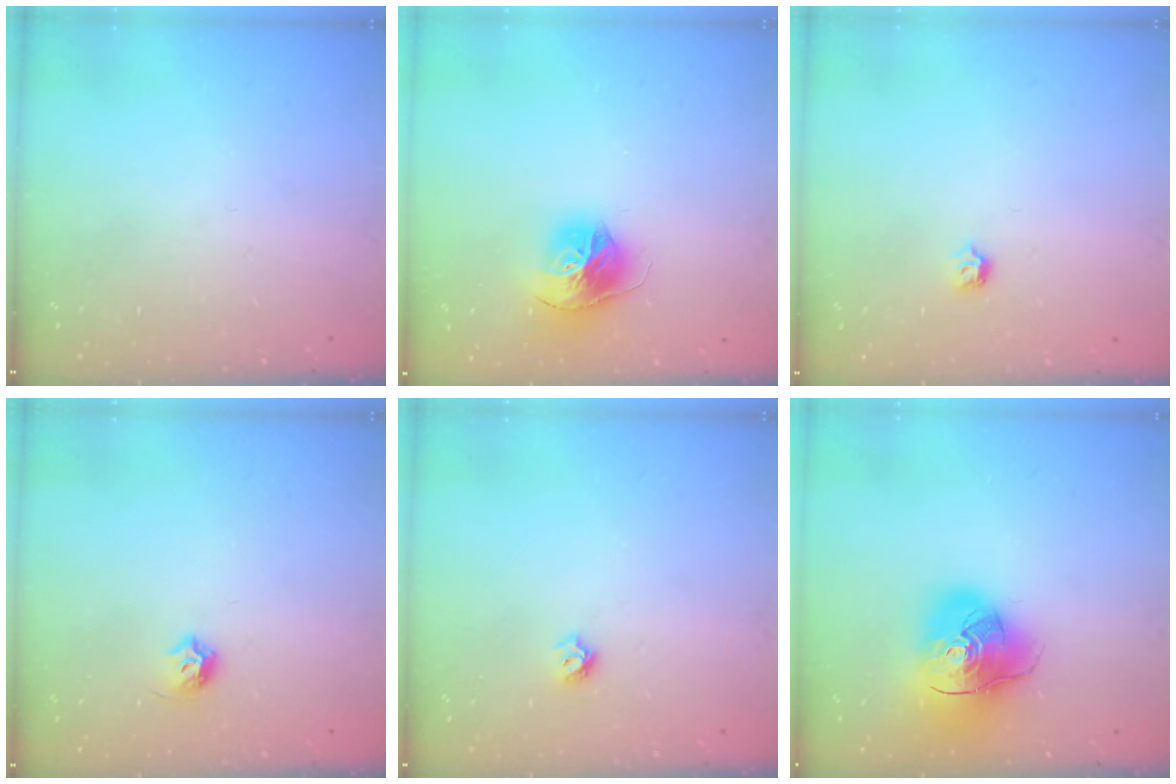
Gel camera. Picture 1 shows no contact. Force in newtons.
{"total": 14.8, "press": 14.7, "slide": 1.6}
{"total": 4.0, "press": 4.0, "slide": 0.8}
{"total": 5.6, "press": 5.5, "slide": 1.3}
{"total": 4.8, "press": 4.8, "slide": 0.6}
{"total": 17.9, "press": 17.8, "slide": 2.3}